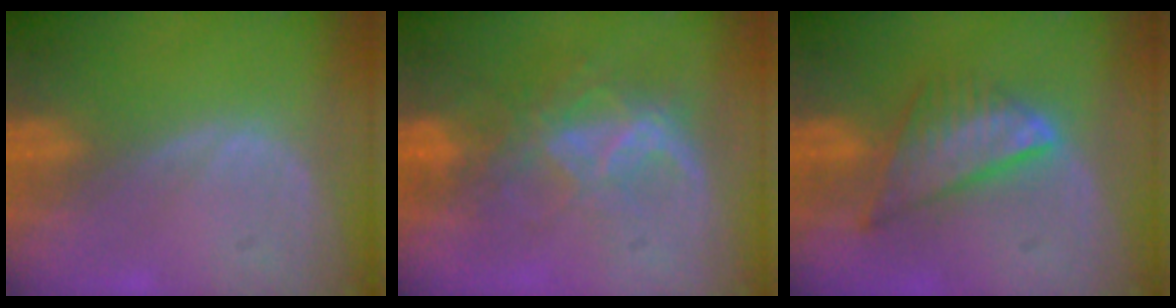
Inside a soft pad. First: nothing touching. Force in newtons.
{"total": 6.8, "press": 6.2, "slide": 2.8}
{"total": 7.4, "press": 6.5, "slide": 3.5}